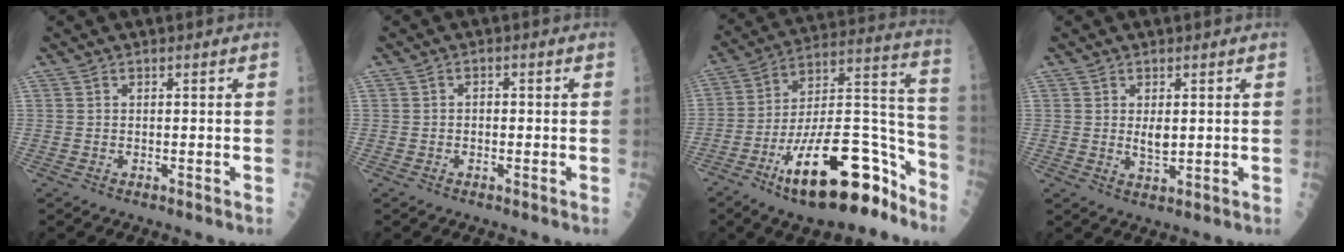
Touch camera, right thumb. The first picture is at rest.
{"total": 1.0, "force": [-0.2, 0.8, 0.6], "torque": [-0.003, 0.003, -0.007]}
{"total": 23.8, "force": [-14.0, 8.4, 17.3], "torque": [-0.253, 0.094, -0.231]}
{"total": 2.9, "force": [0.5, 1.3, 2.5], "torque": [-0.040, -0.008, 0.012]}